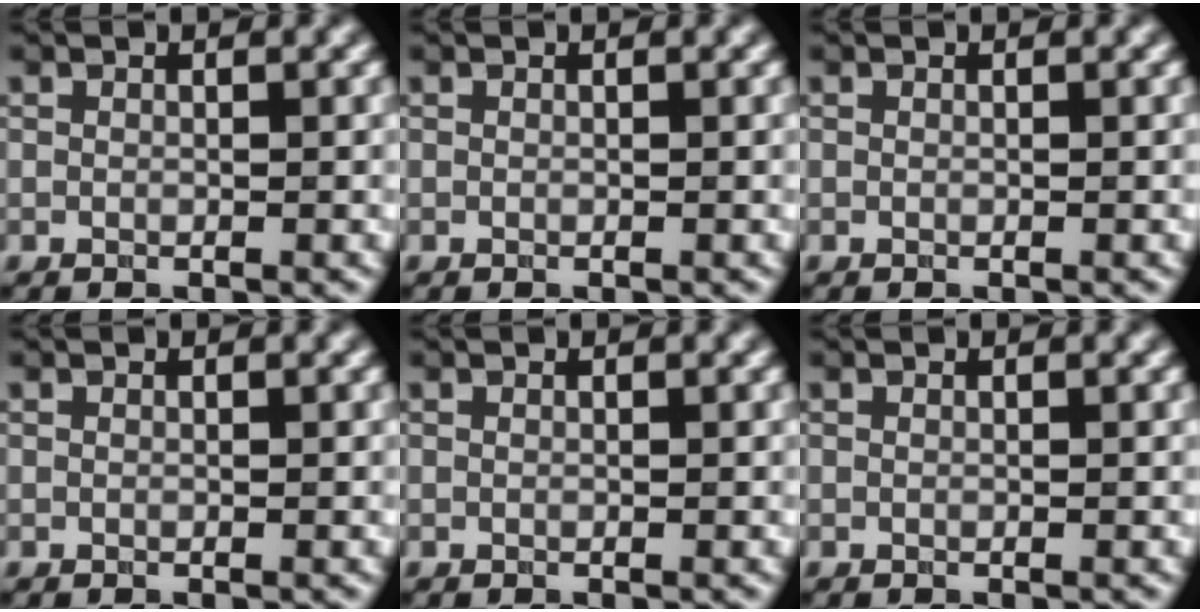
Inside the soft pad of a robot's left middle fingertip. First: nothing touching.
{"total": 0.0}
{"total": 0.0}
{"total": 0.0}
{"total": 0.0}
{"total": 0.0}